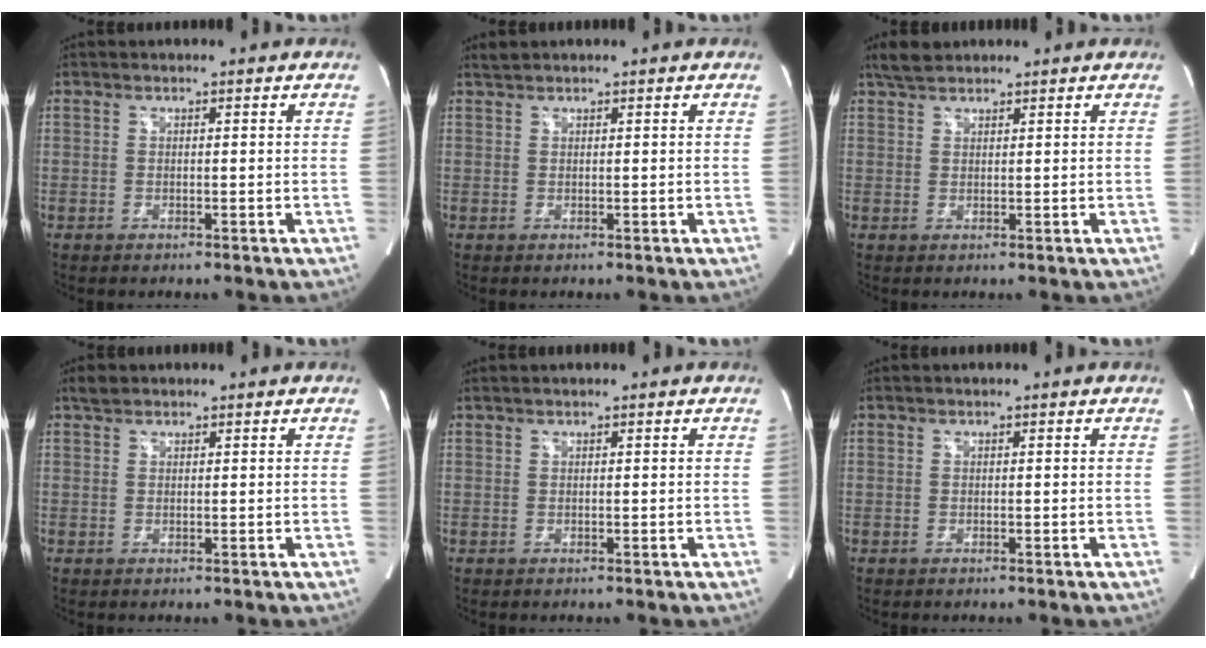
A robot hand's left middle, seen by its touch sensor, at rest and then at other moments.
{"total": 0.9, "force": [0.8, -0.1, 0.1], "torque": [-0.009, 0.010, 0.023]}
{"total": 3.1, "force": [2.7, 1.0, 1.1], "torque": [-0.029, 0.014, 0.053]}
{"total": 1.3, "force": [1.1, 0.7, 0.3], "torque": [-0.010, 0.010, 0.021]}
{"total": 1.3, "force": [1.1, -0.1, 0.6], "torque": [-0.013, 0.017, 0.025]}
{"total": 0.0}